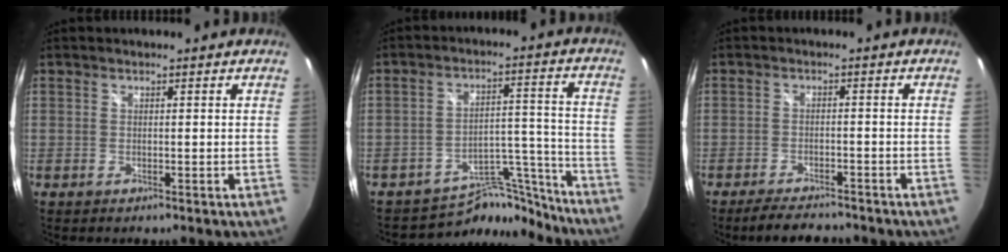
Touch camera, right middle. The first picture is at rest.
{"total": 12.5, "force": [-11.9, 3.8, 0.8], "torque": [0.000, 0.052, -0.180]}
{"total": 6.6, "force": [-5.8, 1.8, 2.6], "torque": [-0.066, -0.008, -0.090]}